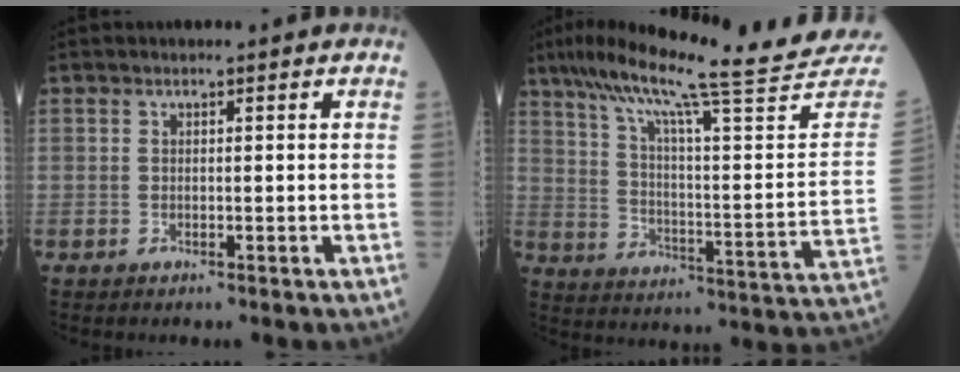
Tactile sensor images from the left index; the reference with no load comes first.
{"total": 26.7, "force": [23.3, -0.4, 12.9], "torque": [-0.214, -0.071, 0.317]}